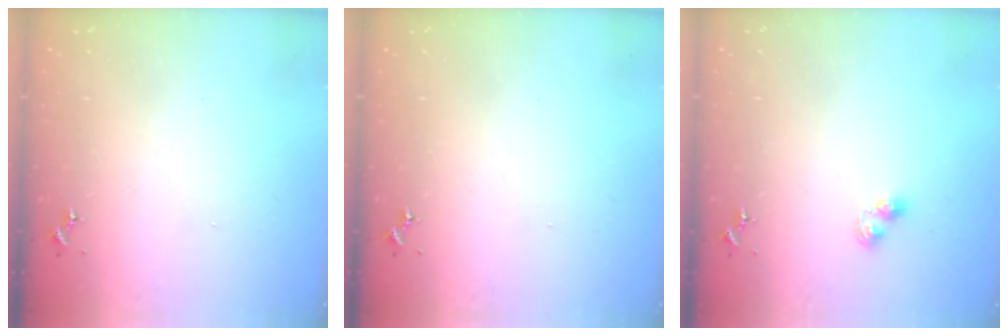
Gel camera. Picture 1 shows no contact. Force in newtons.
{"total": 0.0}
{"total": 4.9, "press": 4.8, "slide": 0.5}